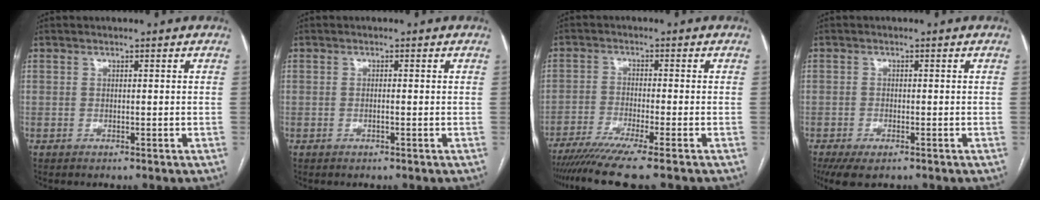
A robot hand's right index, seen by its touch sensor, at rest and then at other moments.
{"total": 0.8, "force": [-0.2, 0.1, 0.8], "torque": [-0.015, 0.001, -0.003]}
{"total": 10.2, "force": [-8.2, -1.1, 5.9], "torque": [-0.080, -0.027, -0.132]}
{"total": 4.7, "force": [-3.1, 1.9, 3.0], "torque": [-0.054, -0.009, -0.047]}